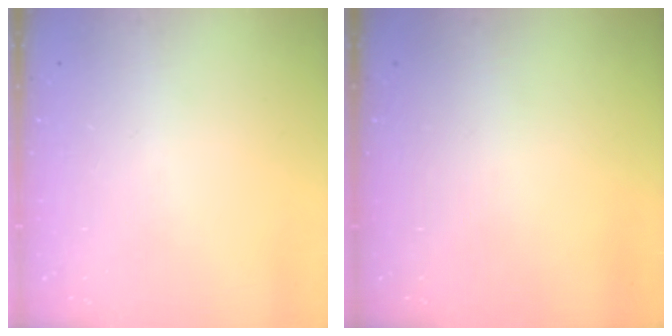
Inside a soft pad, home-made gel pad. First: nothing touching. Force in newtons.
{"total": 0.0}